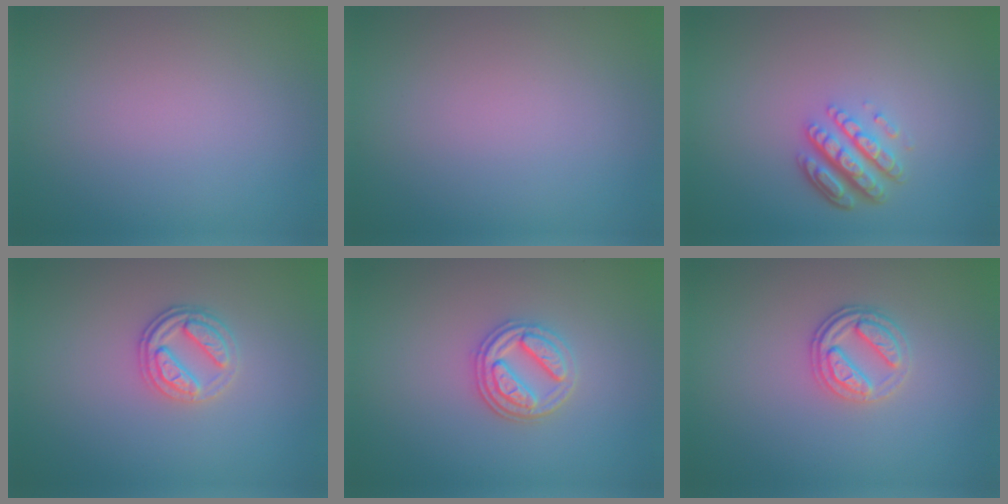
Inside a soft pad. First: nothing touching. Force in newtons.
{"total": 0.0}
{"total": 4.5, "press": 3.3, "slide": 3.1}
{"total": 2.6, "press": 2.4, "slide": 1.0}
{"total": 3.4, "press": 3.0, "slide": 1.5}
{"total": 2.6, "press": 2.4, "slide": 1.0}